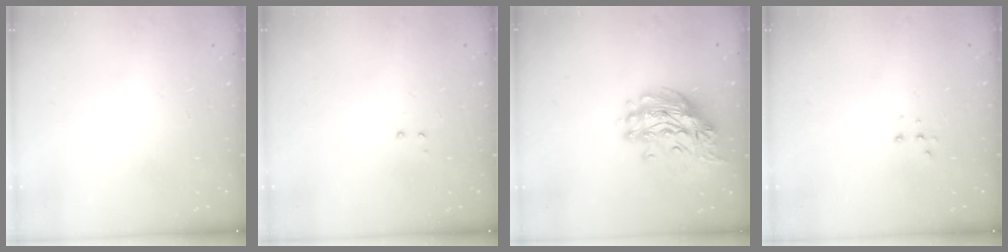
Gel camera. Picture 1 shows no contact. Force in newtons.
{"total": 2.9, "press": 2.8, "slide": 0.6}
{"total": 14.5, "press": 14.4, "slide": 1.3}
{"total": 2.2, "press": 2.2, "slide": 0.5}